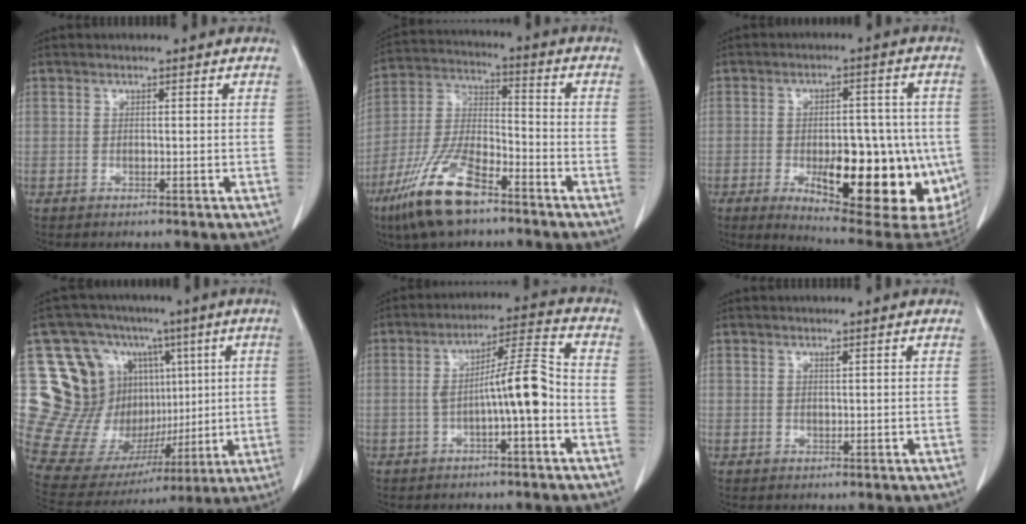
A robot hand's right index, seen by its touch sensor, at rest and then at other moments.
{"total": 14.1, "force": [-9.1, 4.3, 10.0], "torque": [-0.213, -0.016, -0.174]}
{"total": 20.7, "force": [-5.6, 7.1, 18.6], "torque": [-0.183, -0.002, -0.056]}
{"total": 22.0, "force": [4.4, 18.0, 11.7], "torque": [-0.203, 0.087, 0.115]}
{"total": 8.3, "force": [-1.9, 0.6, 8.1], "torque": [-0.135, 0.024, -0.033]}
{"total": 0.6, "force": [0.5, 0.1, 0.3], "torque": [-0.008, -0.003, 0.008]}